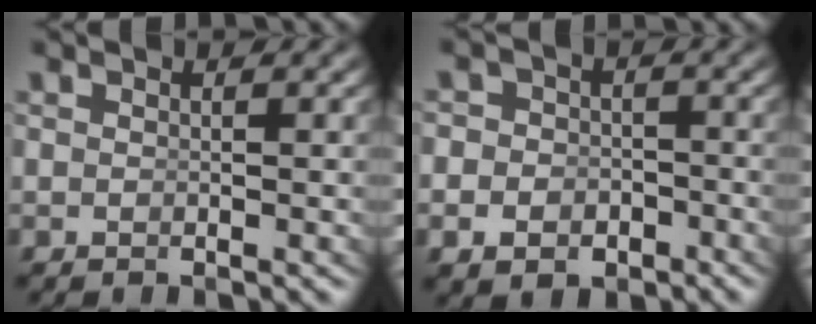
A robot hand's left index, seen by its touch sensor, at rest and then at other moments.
{"total": 4.7, "force": [-2.4, 3.9, 1.1], "torque": [-0.012, -0.016, -0.041]}